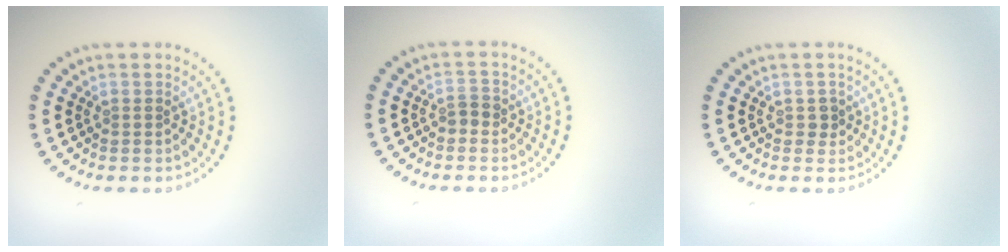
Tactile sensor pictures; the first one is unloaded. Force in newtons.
{"total": 1.2, "press": 1.1, "slide": 0.3}
{"total": 0.8, "press": 0.8, "slide": 0.3}